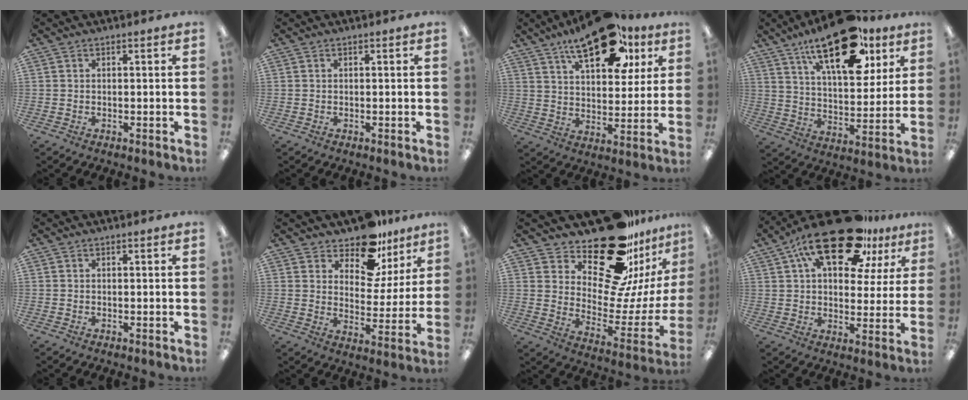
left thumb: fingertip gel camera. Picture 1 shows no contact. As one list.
[{"total": 0.0}, {"total": 20.7, "force": [13.2, 9.3, 12.9], "torque": [-0.195, -0.056, 0.217]}, {"total": 23.2, "force": [14.2, 10.3, 15.2], "torque": [-0.222, -0.068, 0.233]}, {"total": 0.0}, {"total": 13.3, "force": [10.9, 5.9, 4.8], "torque": [-0.077, -0.078, 0.198]}, {"total": 25.3, "force": [19.1, 10.6, 12.7], "torque": [-0.182, -0.138, 0.333]}, {"total": 21.6, "force": [13.1, 9.6, 14.2], "torque": [-0.234, -0.058, 0.221]}]